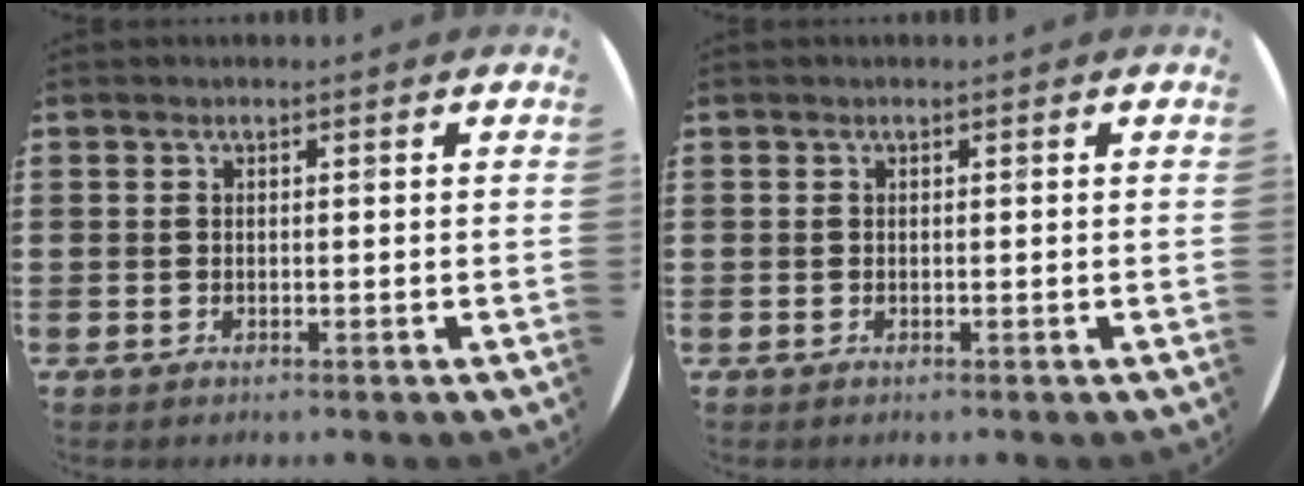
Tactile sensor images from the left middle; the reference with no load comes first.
{"total": 0.0}